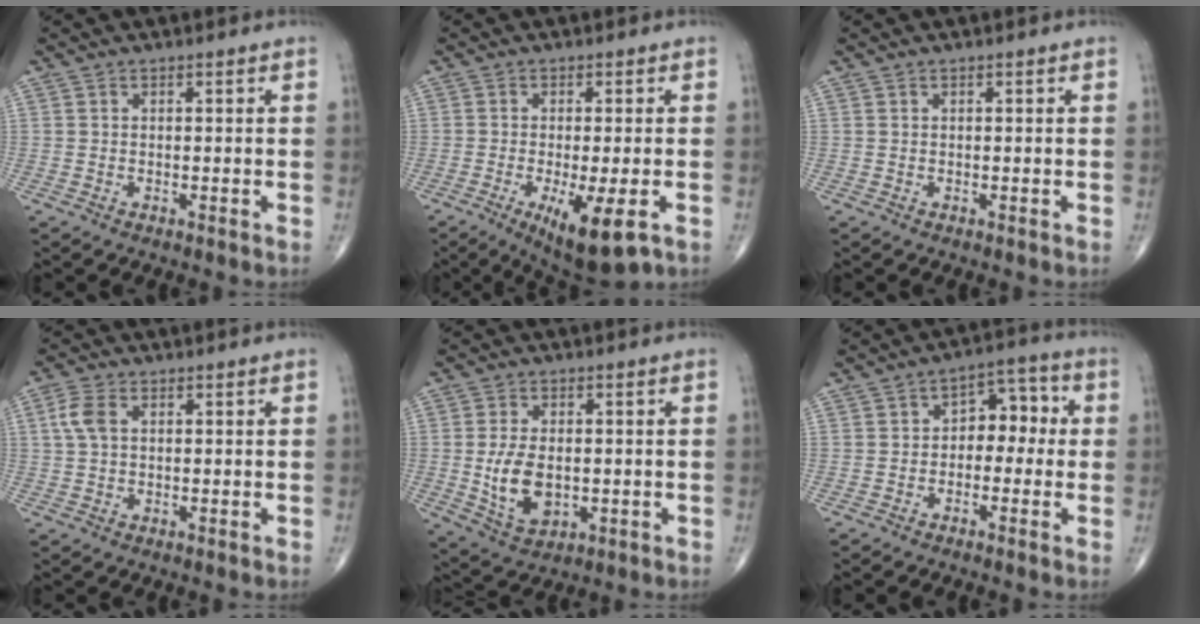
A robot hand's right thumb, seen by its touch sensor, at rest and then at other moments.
{"total": 9.7, "force": [-3.7, 2.4, 8.6], "torque": [-0.142, -0.018, -0.052]}
{"total": 0.0}
{"total": 4.2, "force": [1.0, 2.6, 3.2], "torque": [-0.077, 0.010, 0.018]}
{"total": 9.2, "force": [-0.7, 5.6, 7.3], "torque": [-0.124, -0.009, -0.003]}
{"total": 7.1, "force": [-0.2, 4.8, 5.3], "torque": [-0.035, 0.035, -0.016]}